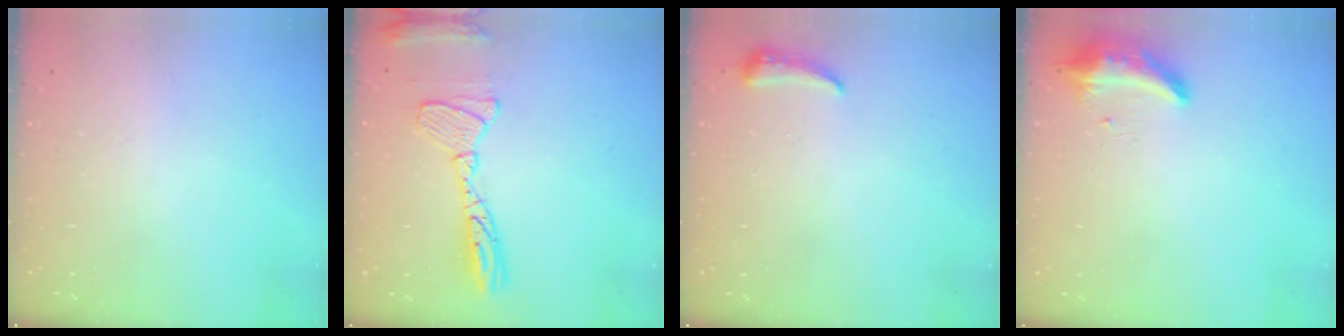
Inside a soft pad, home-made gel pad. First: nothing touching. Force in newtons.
{"total": 14.2, "press": 14.1, "slide": 1.2}
{"total": 4.3, "press": 4.2, "slide": 0.9}
{"total": 8.6, "press": 8.6, "slide": 1.1}